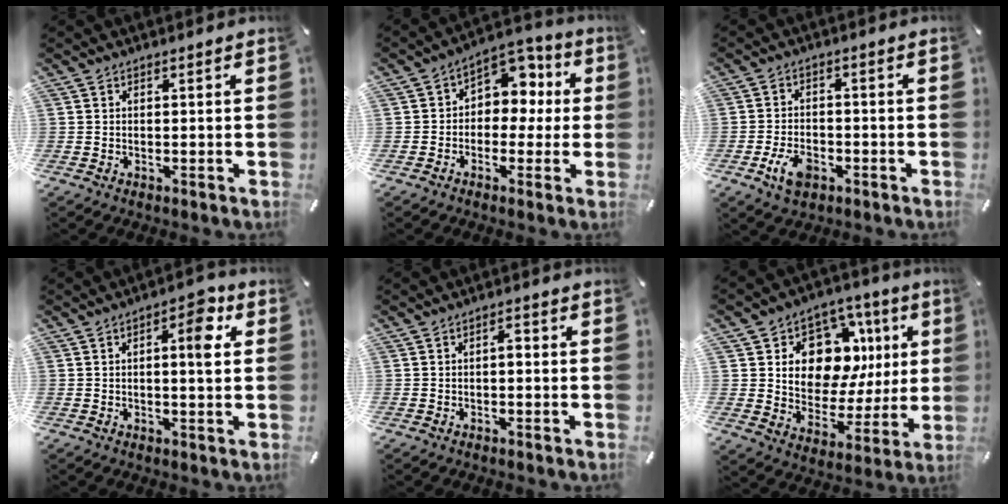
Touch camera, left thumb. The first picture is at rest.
{"total": 7.9, "force": [0.8, 6.9, 3.7], "torque": [-0.048, -0.007, 0.012]}
{"total": 6.5, "force": [-2.9, 4.2, 3.9], "torque": [-0.086, 0.011, -0.054]}
{"total": 6.2, "force": [1.3, 2.1, 5.7], "torque": [-0.065, -0.007, 0.010]}
{"total": 2.0, "force": [-0.5, 0.9, 1.7], "torque": [-0.035, 0.008, -0.013]}
{"total": 13.4, "force": [4.9, 10.1, 7.3], "torque": [-0.110, -0.034, 0.095]}